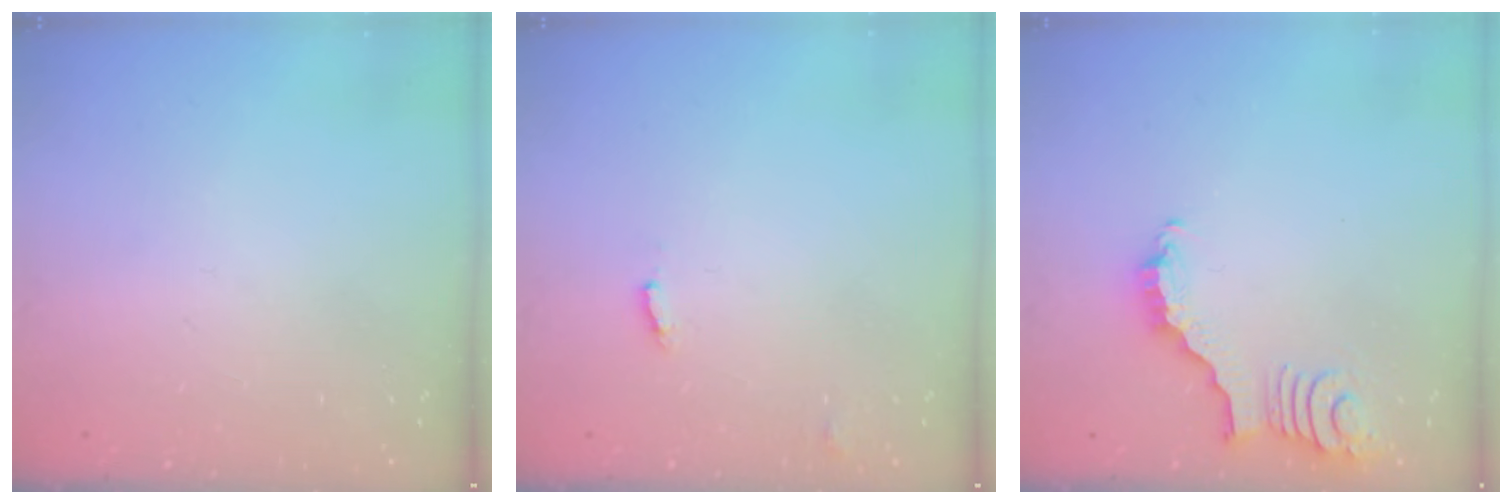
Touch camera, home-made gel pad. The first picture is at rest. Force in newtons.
{"total": 5.2, "press": 5.2, "slide": 0.4}
{"total": 3.3, "press": 3.2, "slide": 0.5}